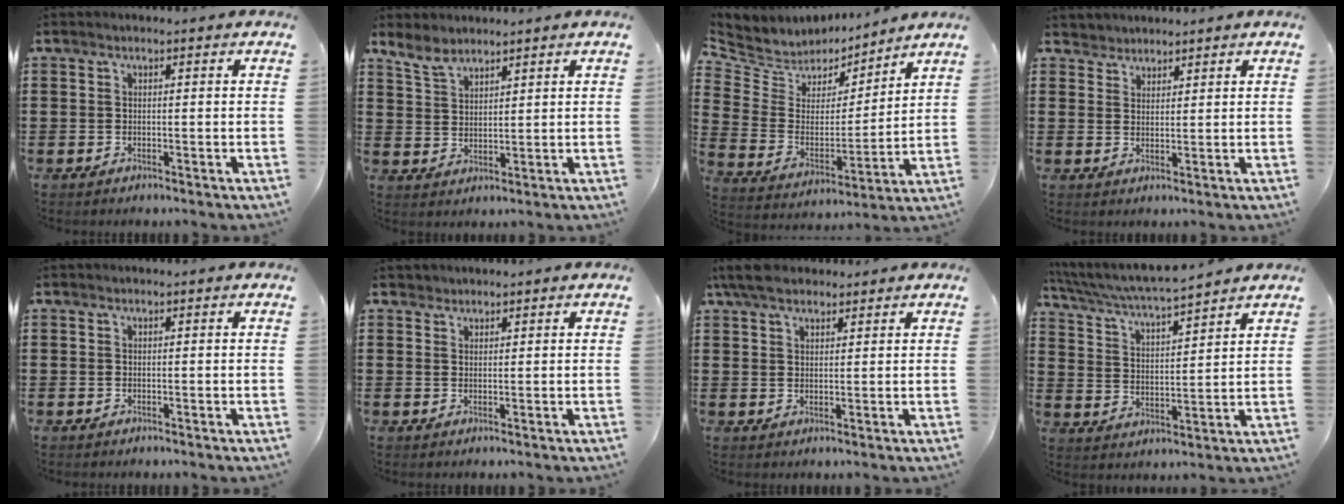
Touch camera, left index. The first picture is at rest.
{"total": 3.9, "force": [3.5, 1.4, 1.2], "torque": [-0.035, -0.008, 0.065]}
{"total": 5.8, "force": [5.2, 2.7, -0.5], "torque": [-0.038, -0.049, 0.087]}
{"total": 2.1, "force": [1.9, 0.8, -0.5], "torque": [0.001, 0.004, 0.038]}
{"total": 0.0}
{"total": 1.2, "force": [1.1, 0.5, 0.0], "torque": [-0.003, 0.003, 0.022]}
{"total": 4.9, "force": [3.7, 1.9, 2.4], "torque": [-0.058, 0.005, 0.070]}
{"total": 5.2, "force": [4.9, 0.0, 1.8], "torque": [-0.059, -0.034, 0.079]}